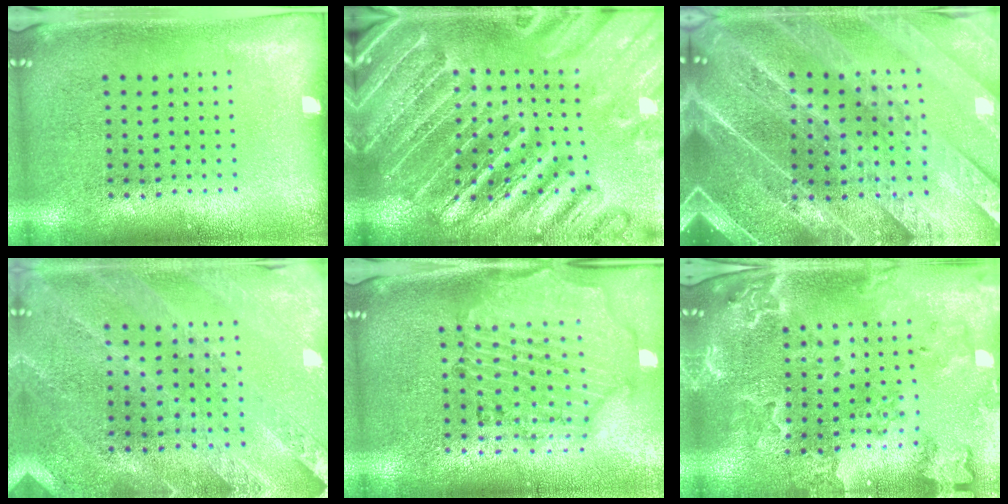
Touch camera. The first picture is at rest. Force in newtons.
{"total": 3.9, "press": 3.7, "slide": 1.1}
{"total": 5.1, "press": 4.4, "slide": 2.6}
{"total": 1.0, "press": 1.0, "slide": 0.3}
{"total": 1.7, "press": 1.7, "slide": 0.3}
{"total": 2.0, "press": 2.0, "slide": 0.2}